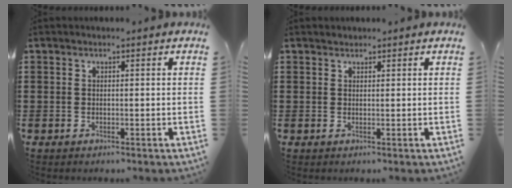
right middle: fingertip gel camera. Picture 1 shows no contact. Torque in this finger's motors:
{"motor_torque": [-0.11, 0.04, 0.12, -0.01]}